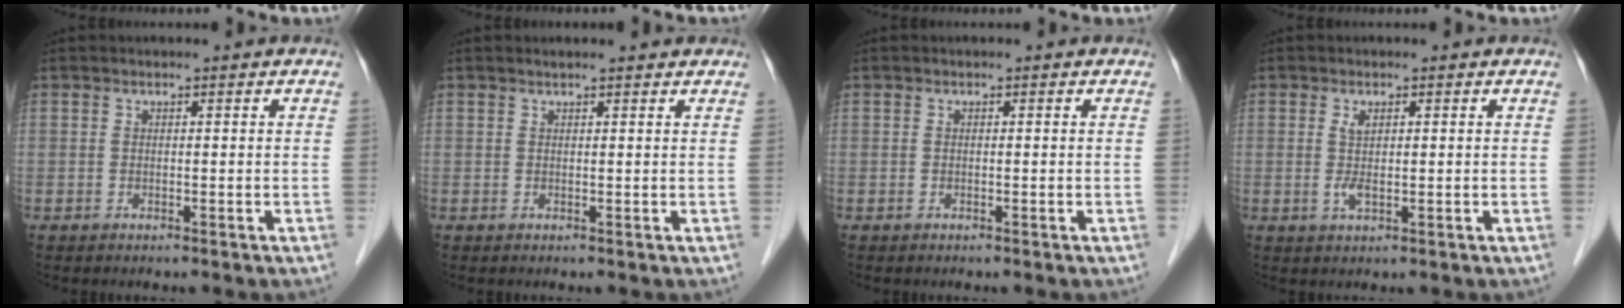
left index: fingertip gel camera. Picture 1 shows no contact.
{"total": 3.6, "force": [3.2, 0.5, 1.4], "torque": [-0.021, 0.019, 0.036]}
{"total": 0.0}
{"total": 2.3, "force": [0.3, 0.8, 2.2], "torque": [-0.046, -0.001, 0.010]}